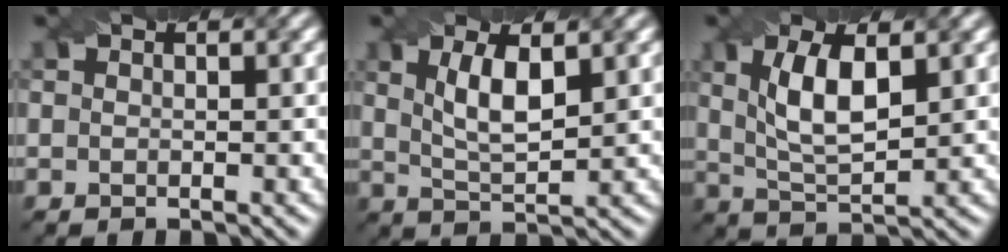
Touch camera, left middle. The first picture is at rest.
{"total": 4.4, "force": [1.5, 1.5, 3.8], "torque": [-0.081, -0.003, 0.030]}
{"total": 5.7, "force": [1.6, 2.2, 5.0], "torque": [-0.105, 0.002, 0.033]}